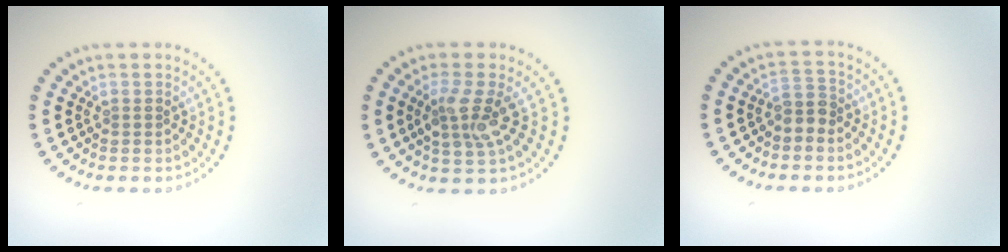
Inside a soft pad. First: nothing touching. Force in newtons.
{"total": 2.9, "press": 2.6, "slide": 1.3}
{"total": 1.9, "press": 1.6, "slide": 1.0}